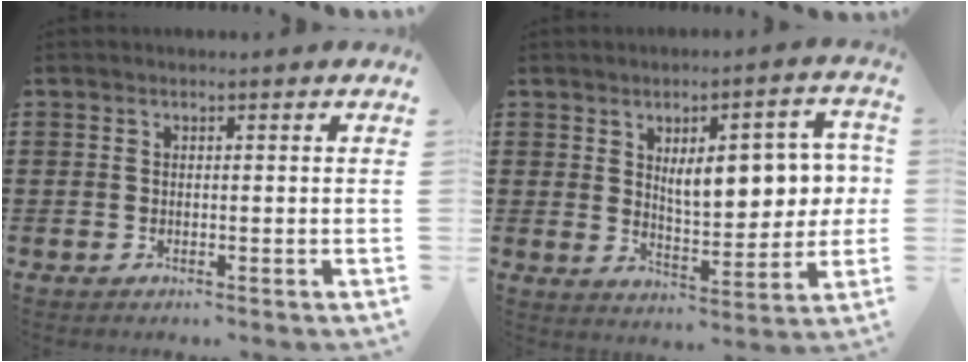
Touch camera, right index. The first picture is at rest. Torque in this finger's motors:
{"motor_torque": [1.16, -0.66, 0.78, 0.16]}